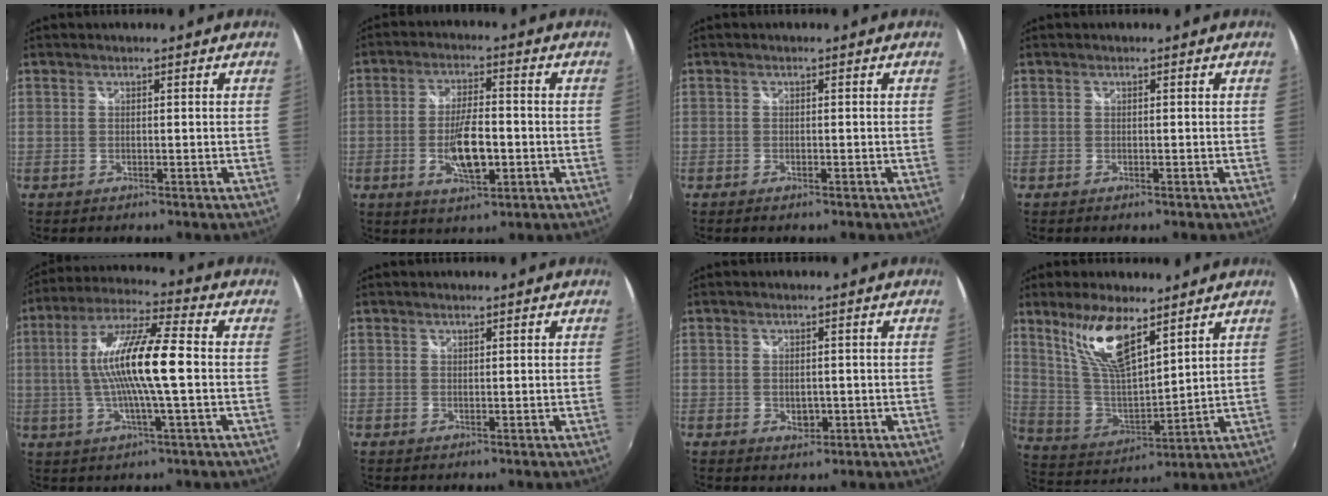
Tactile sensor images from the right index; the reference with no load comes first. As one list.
[{"total": 8.6, "force": [-2.1, 3.0, 7.9], "torque": [-0.150, -0.001, -0.033]}, {"total": 1.1, "force": [-0.8, 0.5, 0.5], "torque": [-0.009, -0.005, -0.016]}, {"total": 0.0}, {"total": 14.6, "force": [-0.3, 1.4, 14.5], "torque": [-0.271, 0.008, -0.011]}, {"total": 0.7, "force": [0.4, 0.5, -0.1], "torque": [0.003, 0.001, 0.007]}, {"total": 2.7, "force": [-0.3, 2.0, 1.7], "torque": [-0.028, -0.001, -0.002]}, {"total": 14.1, "force": [8.9, 4.5, 10.0], "torque": [-0.190, 0.005, 0.185]}]